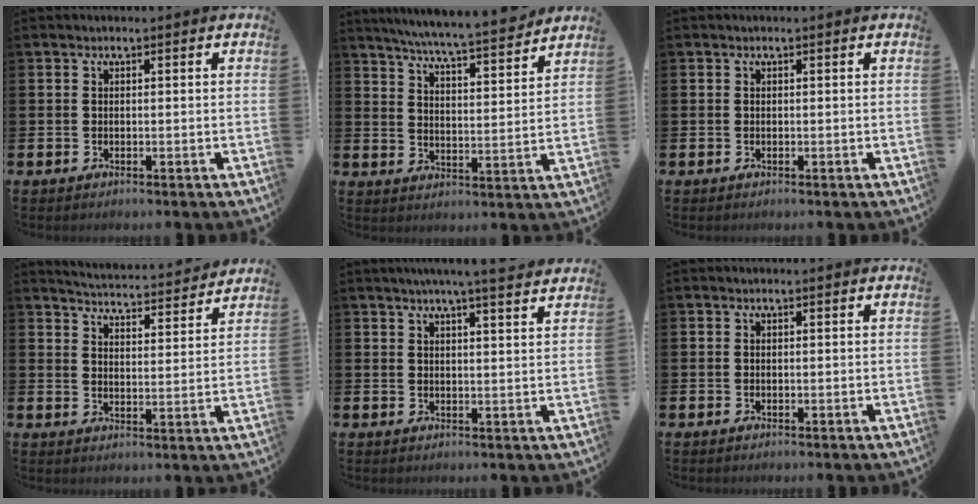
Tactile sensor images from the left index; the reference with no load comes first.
{"total": 7.0, "force": [6.7, -0.4, 2.0], "torque": [-0.056, -0.051, 0.114]}
{"total": 0.0}
{"total": 4.6, "force": [4.6, 0.1, 0.3], "torque": [-0.020, -0.041, 0.077]}
{"total": 5.1, "force": [4.6, -0.6, 2.0], "torque": [-0.039, -0.021, 0.080]}
{"total": 0.0}